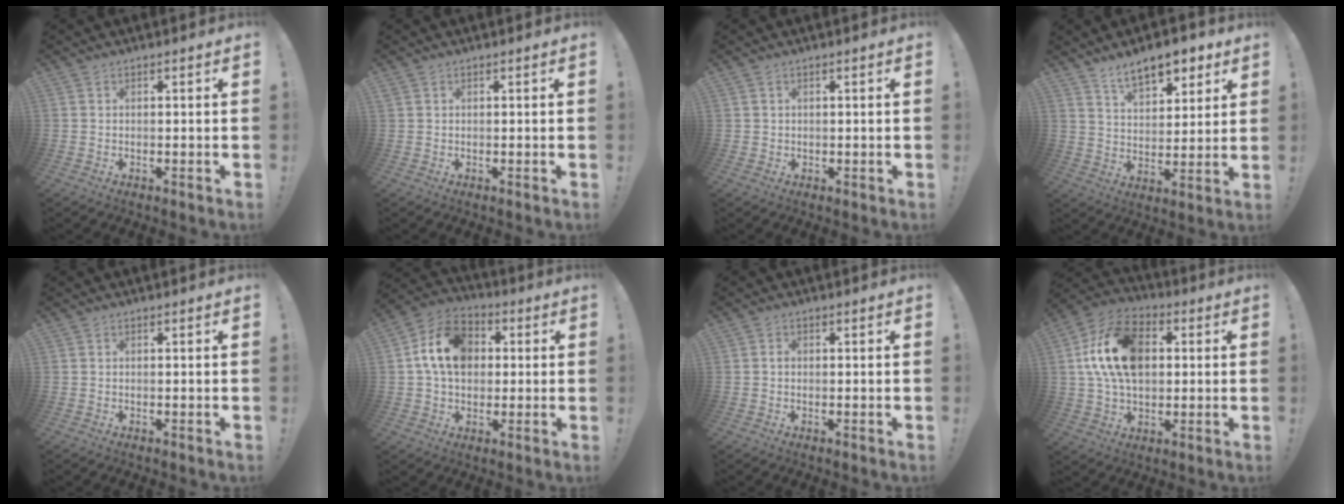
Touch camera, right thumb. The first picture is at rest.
{"total": 0.6, "force": [0.4, 0.4, 0.2], "torque": [-0.003, 0.001, 0.009]}
{"total": 1.5, "force": [0.7, 1.3, 0.1], "torque": [0.006, -0.003, 0.011]}
{"total": 11.4, "force": [8.0, 5.3, 6.2], "torque": [-0.090, -0.043, 0.144]}
{"total": 0.0}
{"total": 15.2, "force": [3.0, 11.6, 9.4], "torque": [-0.156, 0.005, 0.061]}
{"total": 0.7, "force": [-0.1, 0.5, 0.4], "torque": [-0.008, 0.003, -0.002]}
{"total": 18.7, "force": [3.4, 12.9, 13.2], "torque": [-0.227, 0.005, 0.060]}